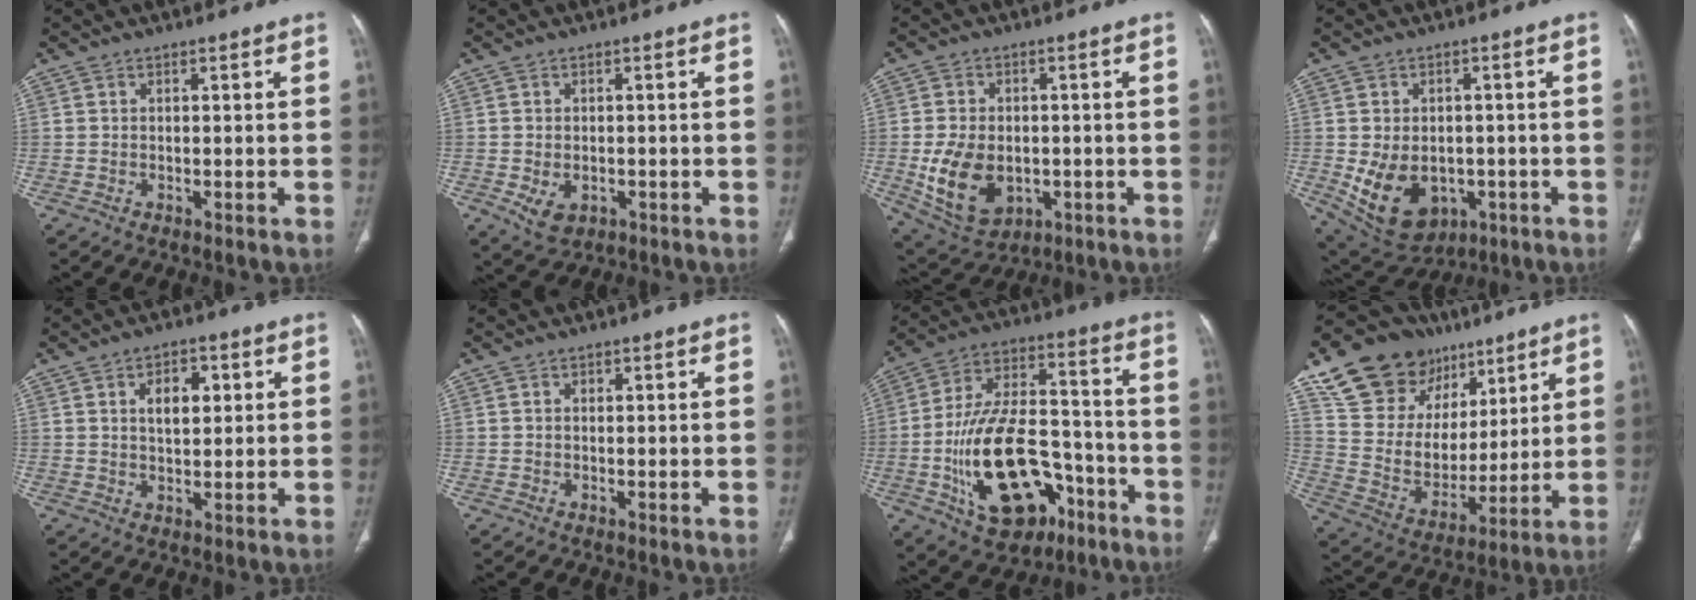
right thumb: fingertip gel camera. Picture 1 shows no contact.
{"total": 4.8, "force": [-1.6, 3.4, 3.0], "torque": [-0.050, 0.004, -0.013]}
{"total": 13.0, "force": [-2.5, 9.1, 8.8], "torque": [-0.142, 0.002, -0.020]}
{"total": 13.7, "force": [-3.5, 10.0, 8.6], "torque": [-0.138, 0.008, -0.026]}
{"total": 5.9, "force": [1.8, 3.3, 4.5], "torque": [-0.054, -0.004, 0.029]}
{"total": 0.0}
{"total": 23.5, "force": [-9.0, 13.3, 17.2], "torque": [-0.284, 0.061, -0.128]}
{"total": 23.6, "force": [13.6, 16.1, 10.5], "torque": [-0.143, -0.017, 0.253]}